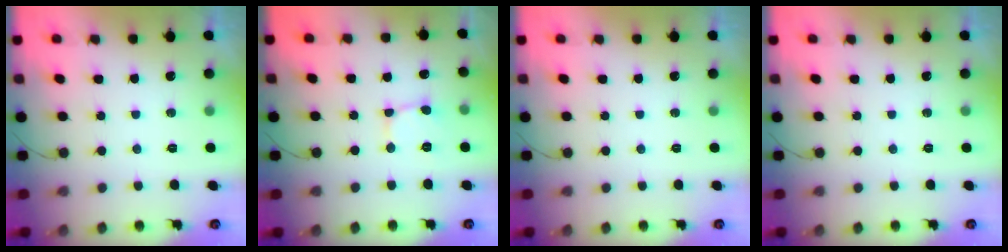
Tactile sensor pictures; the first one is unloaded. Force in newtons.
{"total": 2.3, "press": 2.3, "slide": 0.1}
{"total": 0.0}
{"total": 0.0}